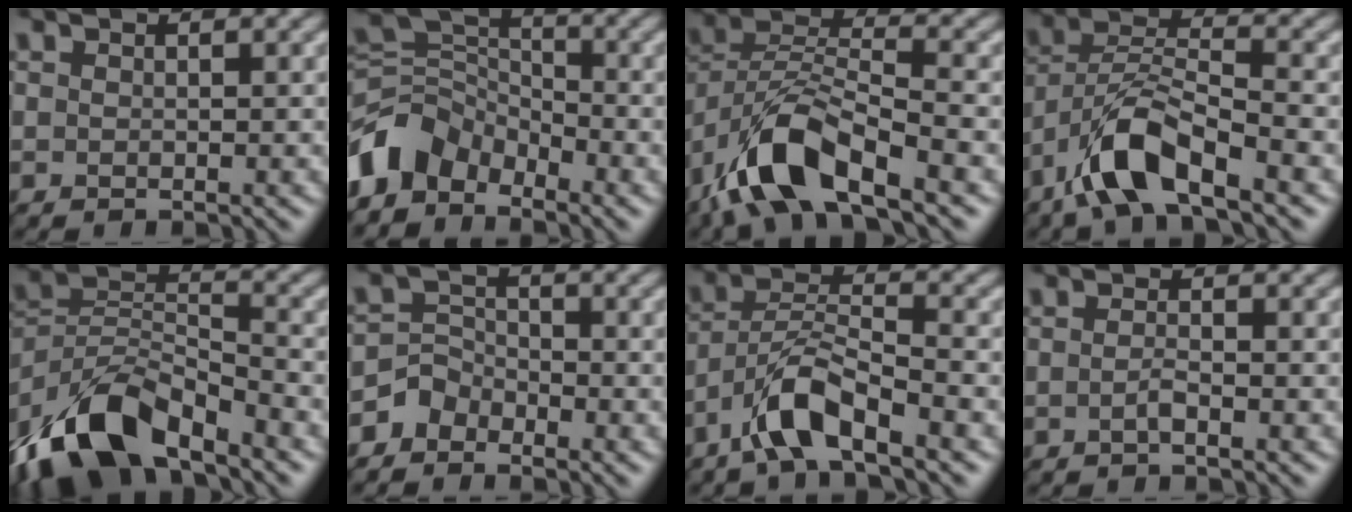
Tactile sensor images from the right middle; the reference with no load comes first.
{"total": 5.7, "force": [-3.9, 3.5, 2.1], "torque": [-0.038, 0.006, -0.090]}
{"total": 9.2, "force": [-5.6, 3.3, 6.5], "torque": [-0.125, 0.008, -0.113]}
{"total": 6.8, "force": [-4.4, 2.2, 4.8], "torque": [-0.092, 0.008, -0.088]}
{"total": 9.9, "force": [-7.1, 4.0, 5.6], "torque": [-0.105, 0.002, -0.148]}
{"total": 2.5, "force": [-2.0, 1.6, 0.3], "torque": [-0.002, 0.012, -0.049]}
{"total": 5.3, "force": [-3.6, 1.3, 3.7], "torque": [-0.071, 0.010, -0.074]}
{"total": 1.1, "force": [-0.5, 0.2, 0.9], "torque": [-0.019, 0.004, -0.010]}